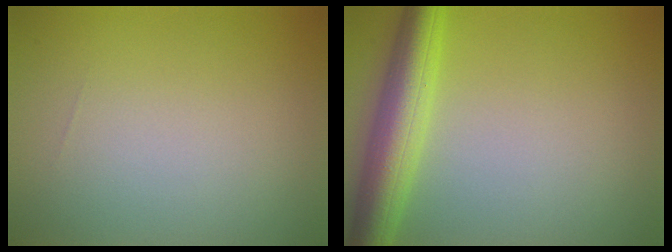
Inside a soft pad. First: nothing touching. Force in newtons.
{"total": 5.9, "press": 5.9, "slide": 0.2}